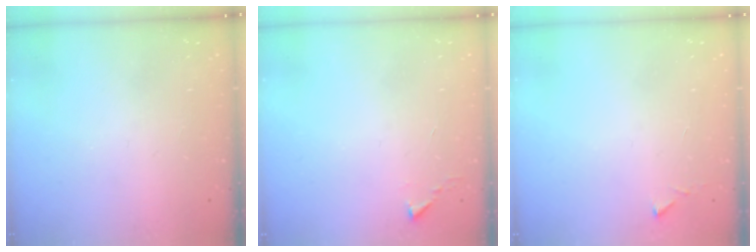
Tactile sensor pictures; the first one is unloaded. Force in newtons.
{"total": 1.1, "press": 1.1, "slide": 0.1}
{"total": 4.8, "press": 4.8, "slide": 0.6}